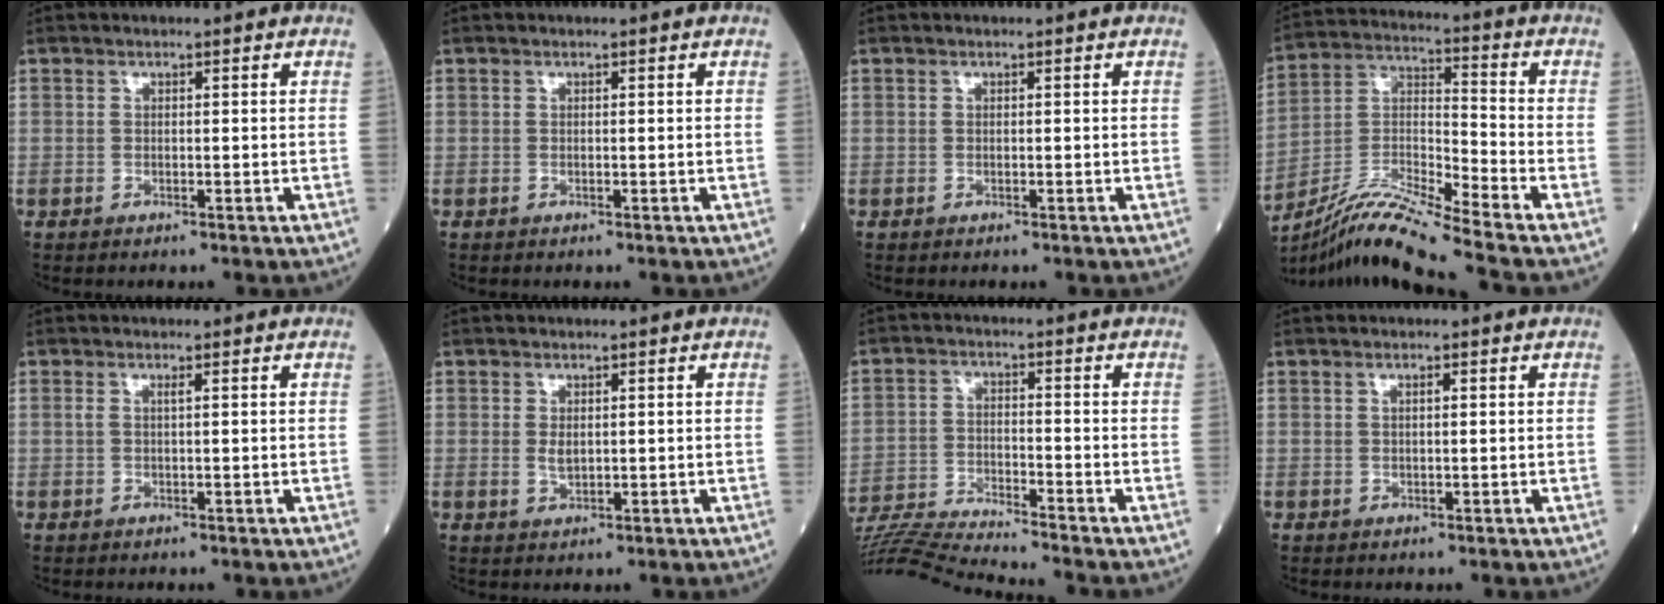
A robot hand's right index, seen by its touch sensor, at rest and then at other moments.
{"total": 0.0}
{"total": 0.0}
{"total": 14.0, "force": [-12.0, -1.9, 6.8], "torque": [-0.134, -0.003, -0.224]}
{"total": 1.0, "force": [0.3, 0.1, 0.9], "torque": [-0.027, 0.007, 0.007]}
{"total": 1.6, "force": [0.2, 0.9, 1.4], "torque": [-0.025, -0.004, 0.006]}
{"total": 11.8, "force": [-11.3, -1.9, 2.8], "torque": [-0.045, -0.011, -0.204]}
{"total": 0.9, "force": [0.3, 0.2, 0.8], "torque": [-0.016, 0.003, 0.004]}